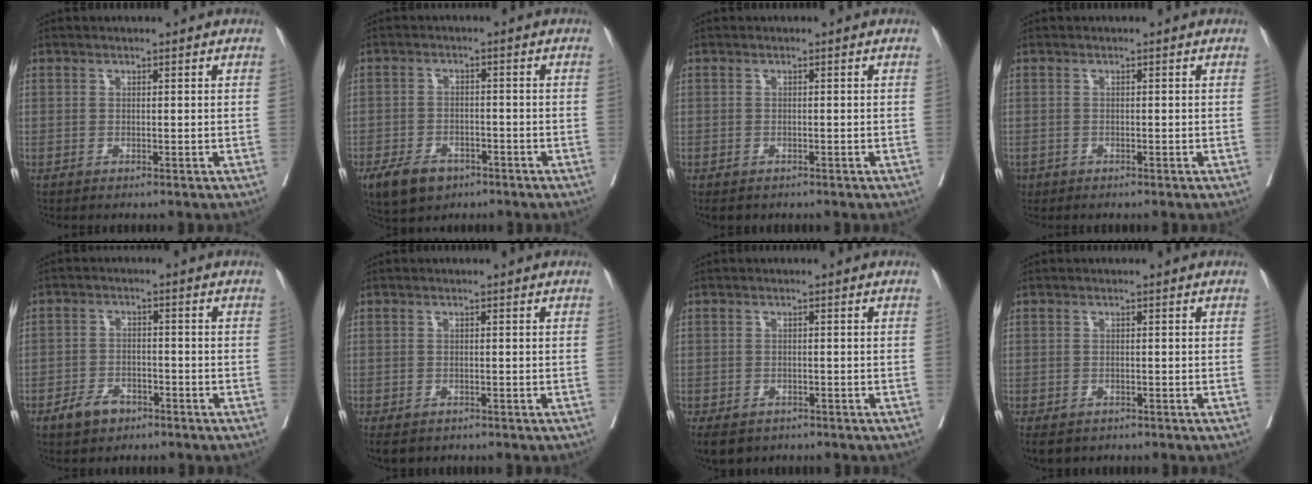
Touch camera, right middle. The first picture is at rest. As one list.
[{"total": 6.5, "force": [-4.1, 3.9, 3.2], "torque": [-0.060, -0.002, -0.063]}, {"total": 1.3, "force": [-1.0, 0.7, 0.4], "torque": [-0.008, -0.001, -0.011]}, {"total": 1.5, "force": [-1.0, 1.1, 0.3], "torque": [-0.011, 0.000, -0.015]}, {"total": 4.3, "force": [-2.8, 2.6, 2.0], "torque": [-0.038, 0.003, -0.043]}, {"total": 3.7, "force": [-2.6, 2.2, 1.4], "torque": [-0.021, -0.005, -0.037]}, {"total": 8.6, "force": [-5.3, 5.8, 3.4], "torque": [-0.085, -0.015, -0.069]}, {"total": 4.2, "force": [-2.9, 2.6, 1.6], "torque": [-0.025, -0.005, -0.041]}]